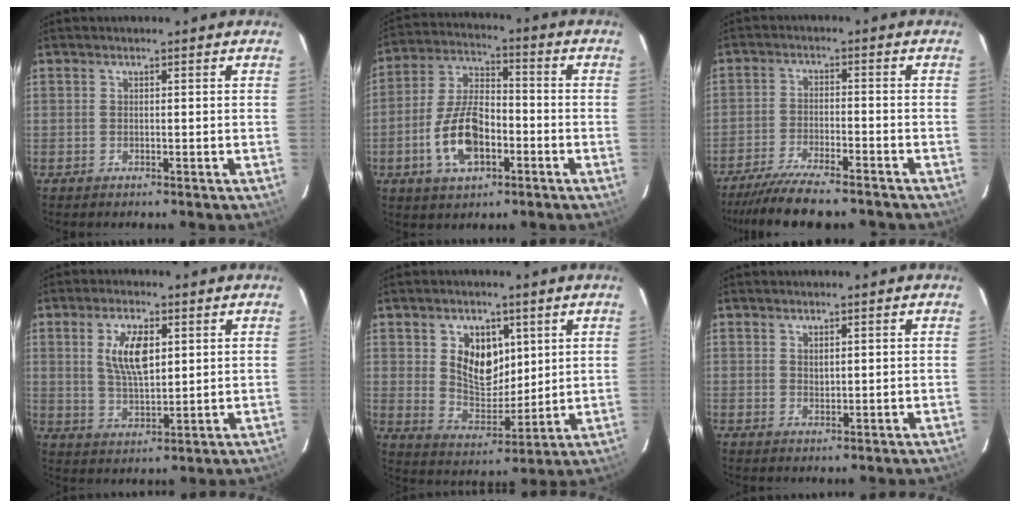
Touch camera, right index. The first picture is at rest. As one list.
[{"total": 12.9, "force": [-4.5, 6.5, 10.2], "torque": [-0.213, 0.010, -0.077]}, {"total": 12.5, "force": [-10.8, 2.2, 6.0], "torque": [-0.135, -0.022, -0.178]}, {"total": 8.4, "force": [2.5, 3.8, 7.1], "torque": [-0.133, 0.004, 0.051]}, {"total": 10.3, "force": [3.4, 7.1, 6.7], "torque": [-0.115, 0.000, 0.073]}, {"total": 1.5, "force": [0.7, 0.9, 1.0], "torque": [-0.015, 0.002, 0.014]}]